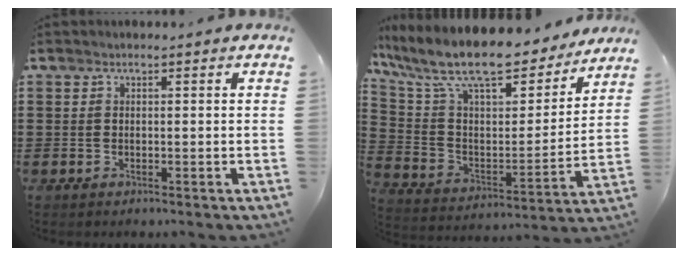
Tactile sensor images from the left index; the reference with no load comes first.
{"total": 12.7, "force": [10.3, 2.7, 6.8], "torque": [-0.165, -0.068, 0.177]}